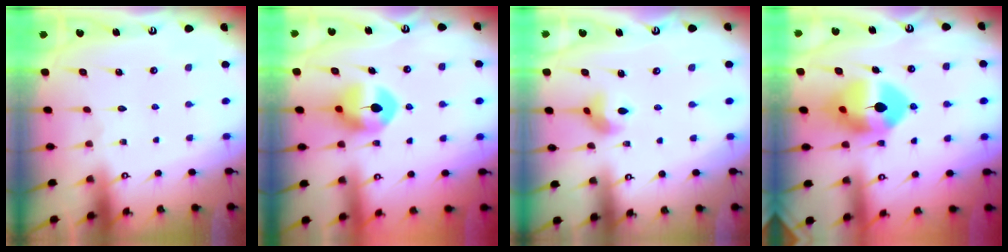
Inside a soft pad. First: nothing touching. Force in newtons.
{"total": 9.2, "press": 9.1, "slide": 1.4}
{"total": 7.6, "press": 7.6, "slide": 0.3}
{"total": 12.9, "press": 12.8, "slide": 1.6}